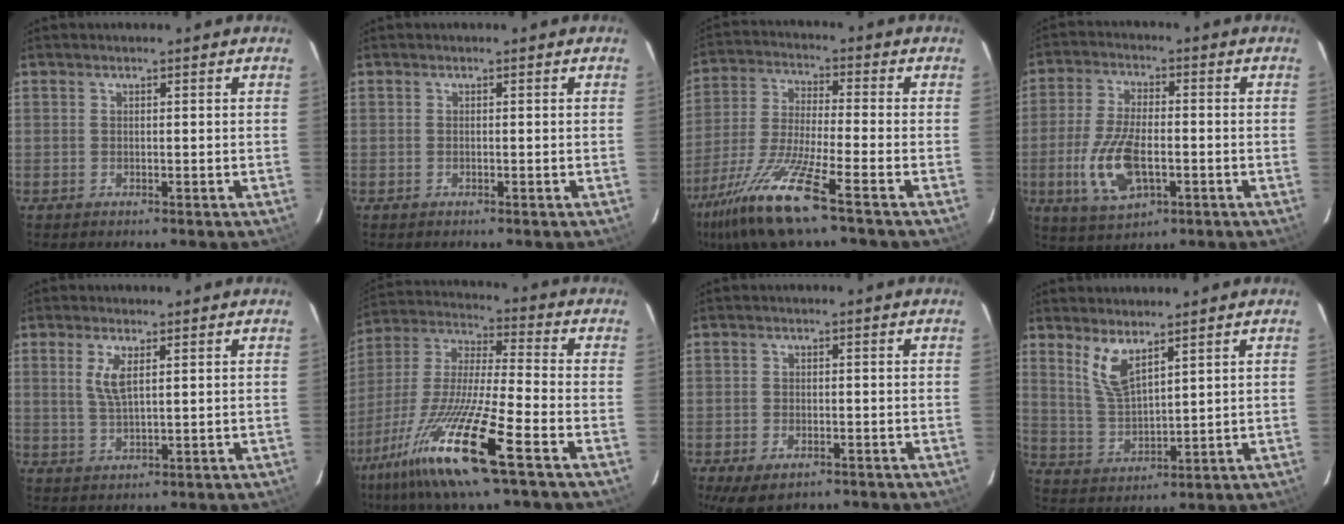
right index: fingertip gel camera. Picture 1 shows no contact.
{"total": 0.0}
{"total": 14.4, "force": [-9.3, 1.2, 10.9], "torque": [-0.242, -0.027, -0.182]}
{"total": 11.9, "force": [-3.3, 5.5, 10.0], "torque": [-0.213, -0.008, -0.056]}
{"total": 4.2, "force": [1.6, 1.2, 3.7], "torque": [-0.073, -0.001, 0.033]}
{"total": 19.8, "force": [-11.3, 1.3, 16.2], "torque": [-0.336, -0.036, -0.218]}
{"total": 6.0, "force": [-3.8, 3.0, 3.4], "torque": [-0.076, -0.023, -0.059]}
{"total": 6.7, "force": [4.6, 1.9, 4.5], "torque": [-0.091, -0.007, 0.101]}